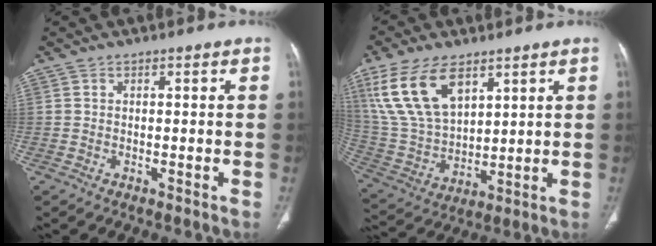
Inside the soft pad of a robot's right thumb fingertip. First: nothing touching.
{"total": 16.7, "force": [8.7, 8.9, 11.1], "torque": [-0.211, -0.026, 0.184]}